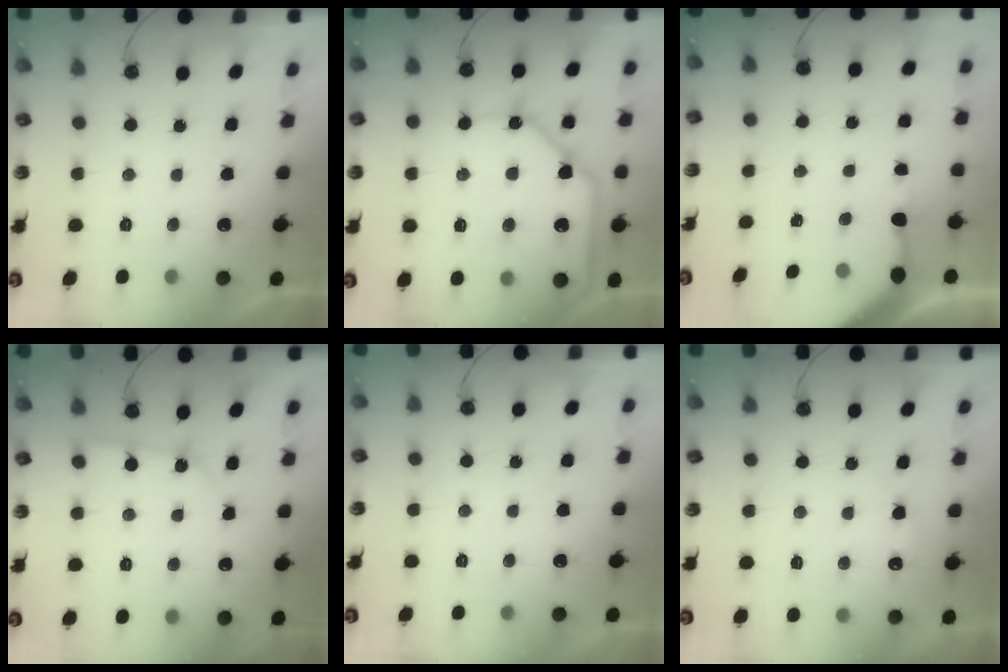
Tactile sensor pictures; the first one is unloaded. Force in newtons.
{"total": 19.3, "press": 19.2, "slide": 2.3}
{"total": 4.8, "press": 4.8, "slide": 0.4}
{"total": 2.9, "press": 2.9, "slide": 0.1}
{"total": 0.0}
{"total": 3.9, "press": 3.9, "slide": 0.3}